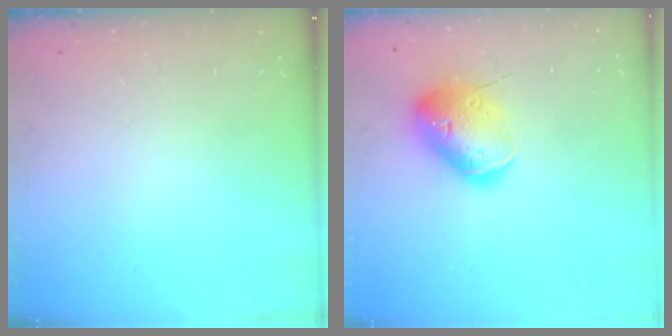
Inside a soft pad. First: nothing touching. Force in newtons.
{"total": 16.3, "press": 16.1, "slide": 2.6}